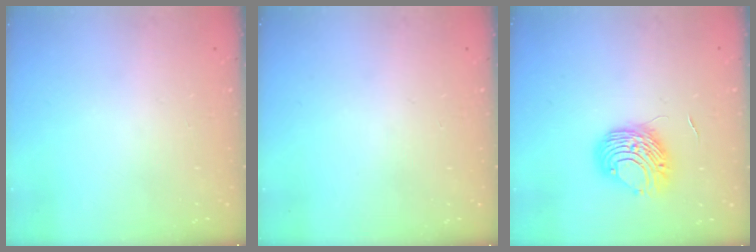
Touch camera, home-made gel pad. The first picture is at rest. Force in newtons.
{"total": 0.0}
{"total": 8.7, "press": 8.7, "slide": 0.4}